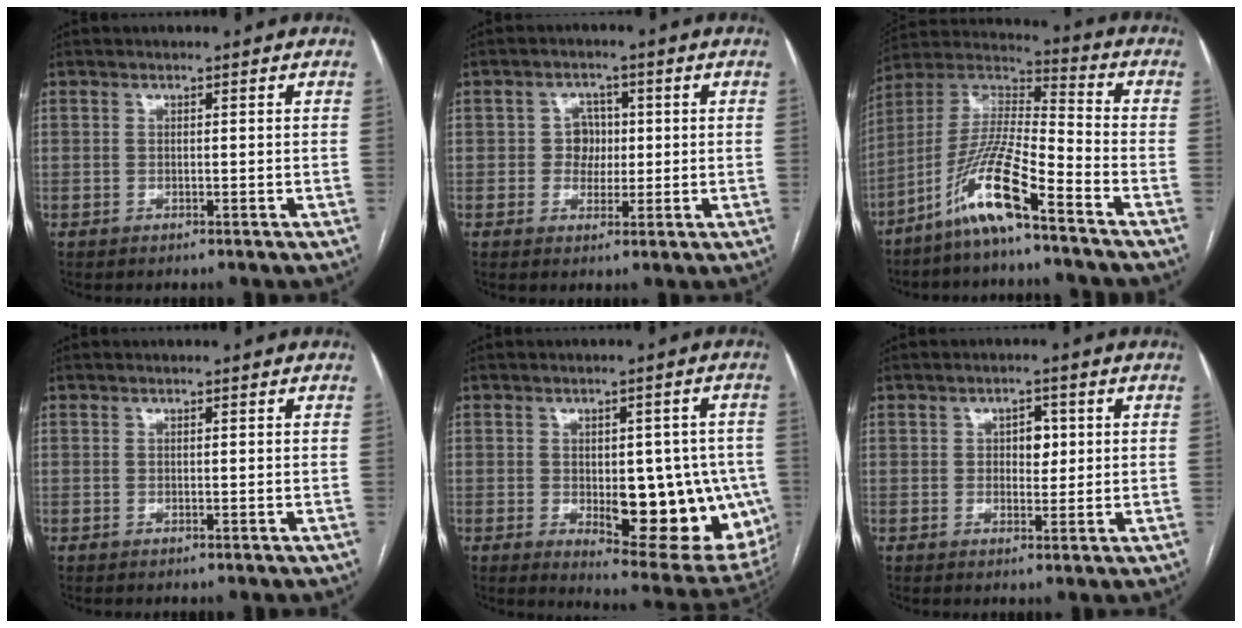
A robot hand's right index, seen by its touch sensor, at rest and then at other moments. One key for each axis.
{"total": 3.7, "fx": 0.2, "fy": 3.4, "fz": 1.4, "tx": -0.013, "ty": 0.011, "tz": 0.003}
{"total": 12.6, "fx": -7.9, "fy": 0.4, "fz": 9.8, "tx": -0.204, "ty": -0.004, "tz": -0.160}
{"total": 0.0}
{"total": 17.1, "fx": -3.1, "fy": 6.9, "fz": 15.3, "tx": -0.145, "ty": 0.006, "tz": -0.013}
{"total": 3.1, "fx": 0.6, "fy": 2.0, "fz": 2.3, "tx": -0.029, "ty": 0.006, "tz": 0.010}